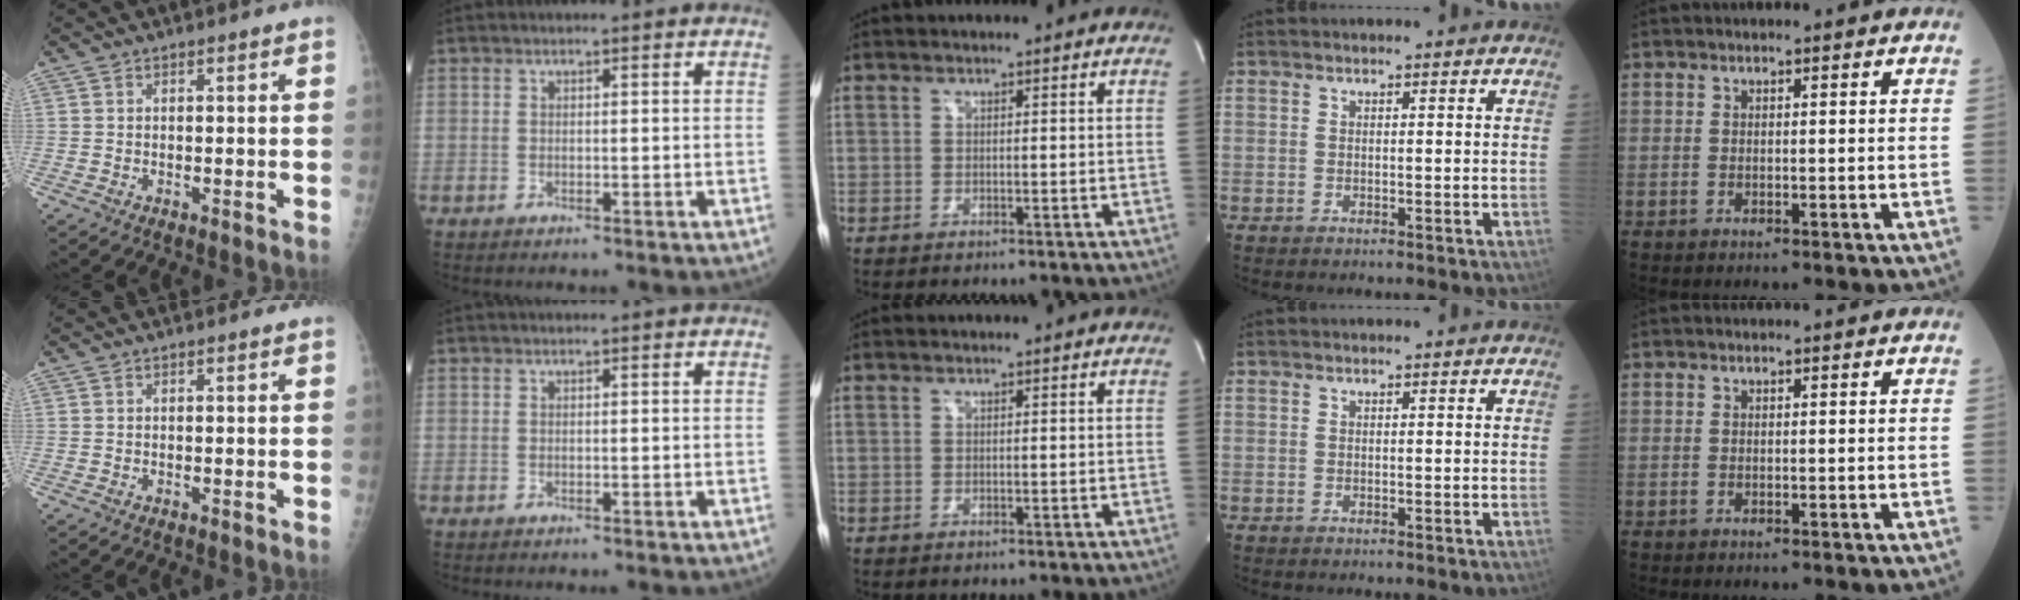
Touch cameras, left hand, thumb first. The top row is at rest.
{}